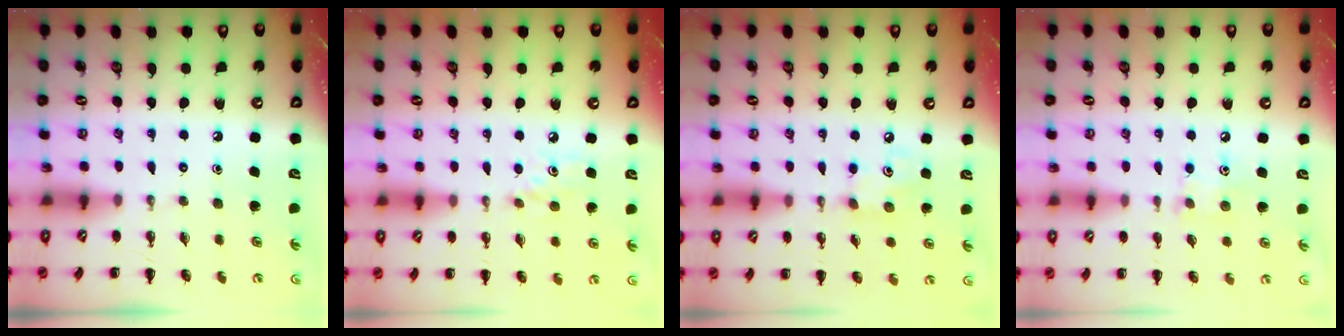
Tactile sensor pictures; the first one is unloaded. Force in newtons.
{"total": 5.2, "press": 5.0, "slide": 1.6}
{"total": 3.4, "press": 3.3, "slide": 0.6}
{"total": 7.6, "press": 7.5, "slide": 1.4}